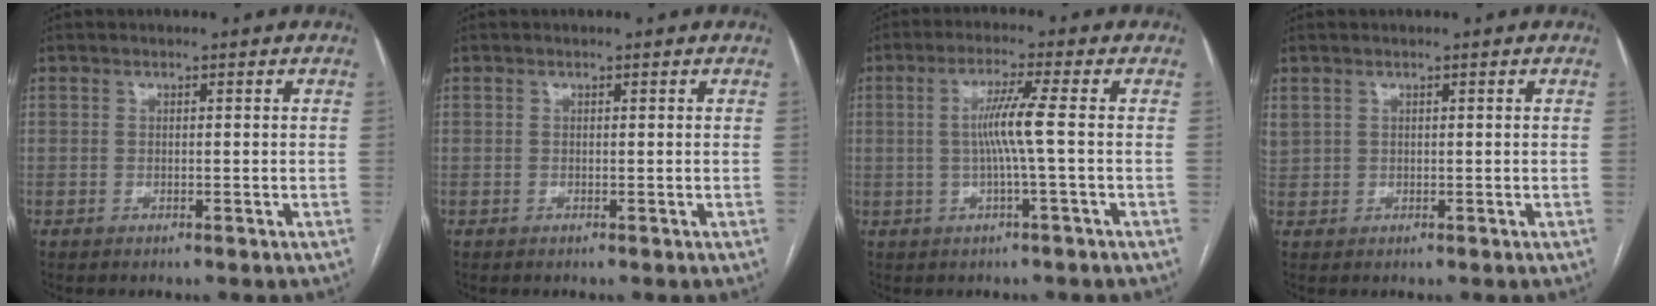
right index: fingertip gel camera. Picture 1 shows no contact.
{"total": 0.0}
{"total": 5.5, "force": [-0.1, -1.2, 5.4], "torque": [-0.103, 0.006, 0.000]}
{"total": 2.1, "force": [1.1, 1.7, 0.7], "torque": [-0.027, 0.018, 0.031]}